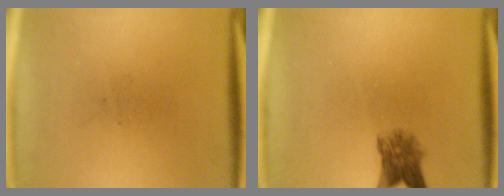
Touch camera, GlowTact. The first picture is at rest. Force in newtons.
{"total": 4.1}